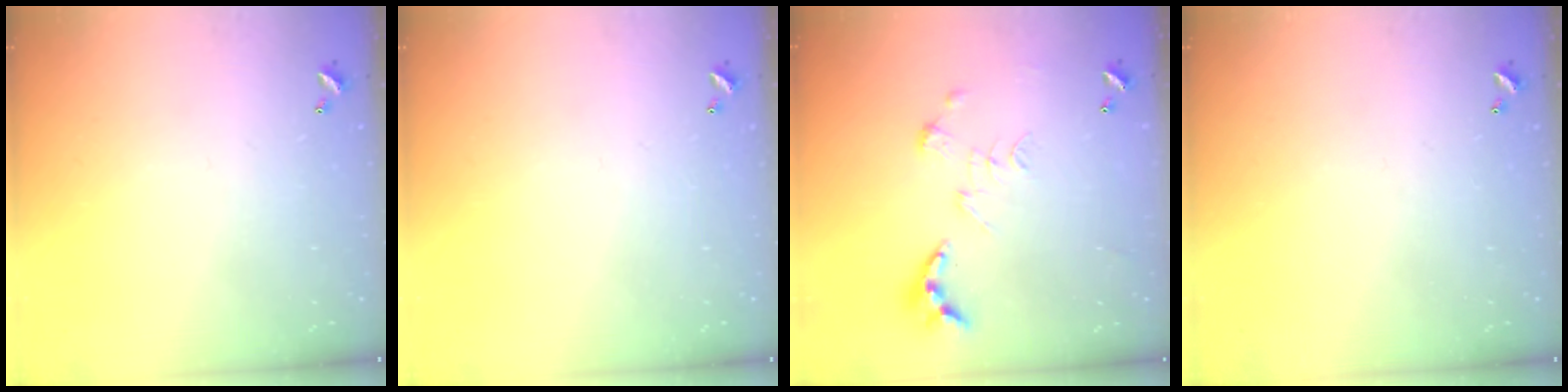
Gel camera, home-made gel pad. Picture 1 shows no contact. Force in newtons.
{"total": 0.0}
{"total": 0.8, "press": 0.8, "slide": 0.3}
{"total": 0.0}